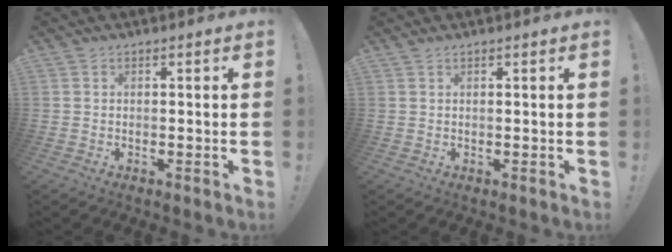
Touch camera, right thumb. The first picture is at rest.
{"total": 0.6, "force": [0.3, -0.2, 0.4], "torque": [-0.008, -0.001, 0.005]}